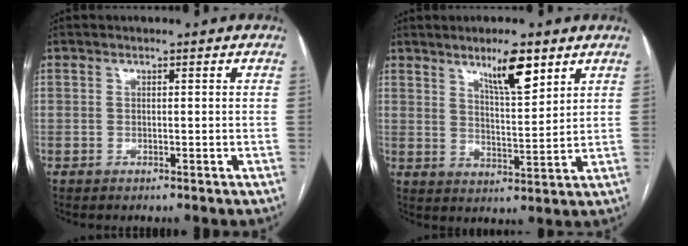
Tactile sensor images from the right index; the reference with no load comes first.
{"total": 7.4, "force": [4.9, 1.1, 5.5], "torque": [-0.096, -0.005, 0.085]}